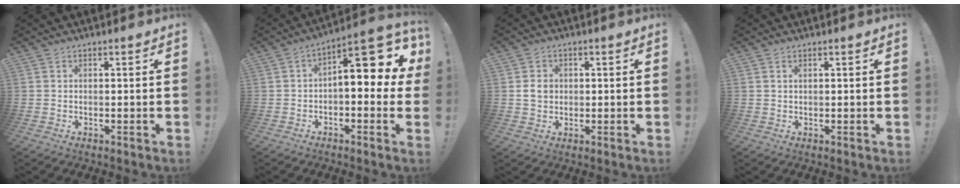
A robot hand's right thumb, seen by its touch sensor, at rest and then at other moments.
{"total": 12.5, "force": [2.6, 5.2, 11.1], "torque": [-0.147, -0.016, 0.041]}
{"total": 4.2, "force": [0.2, 3.5, 2.4], "torque": [-0.045, 0.004, 0.003]}
{"total": 0.7, "force": [0.4, 0.2, 0.5], "torque": [-0.006, -0.002, 0.007]}